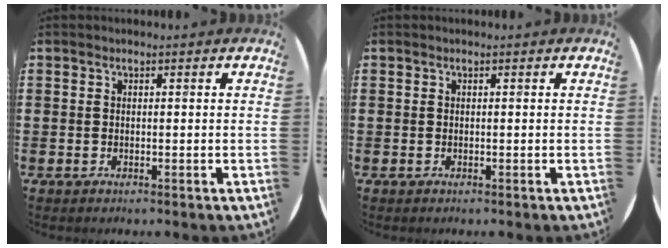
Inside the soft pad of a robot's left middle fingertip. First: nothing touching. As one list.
[{"total": 0.0}]